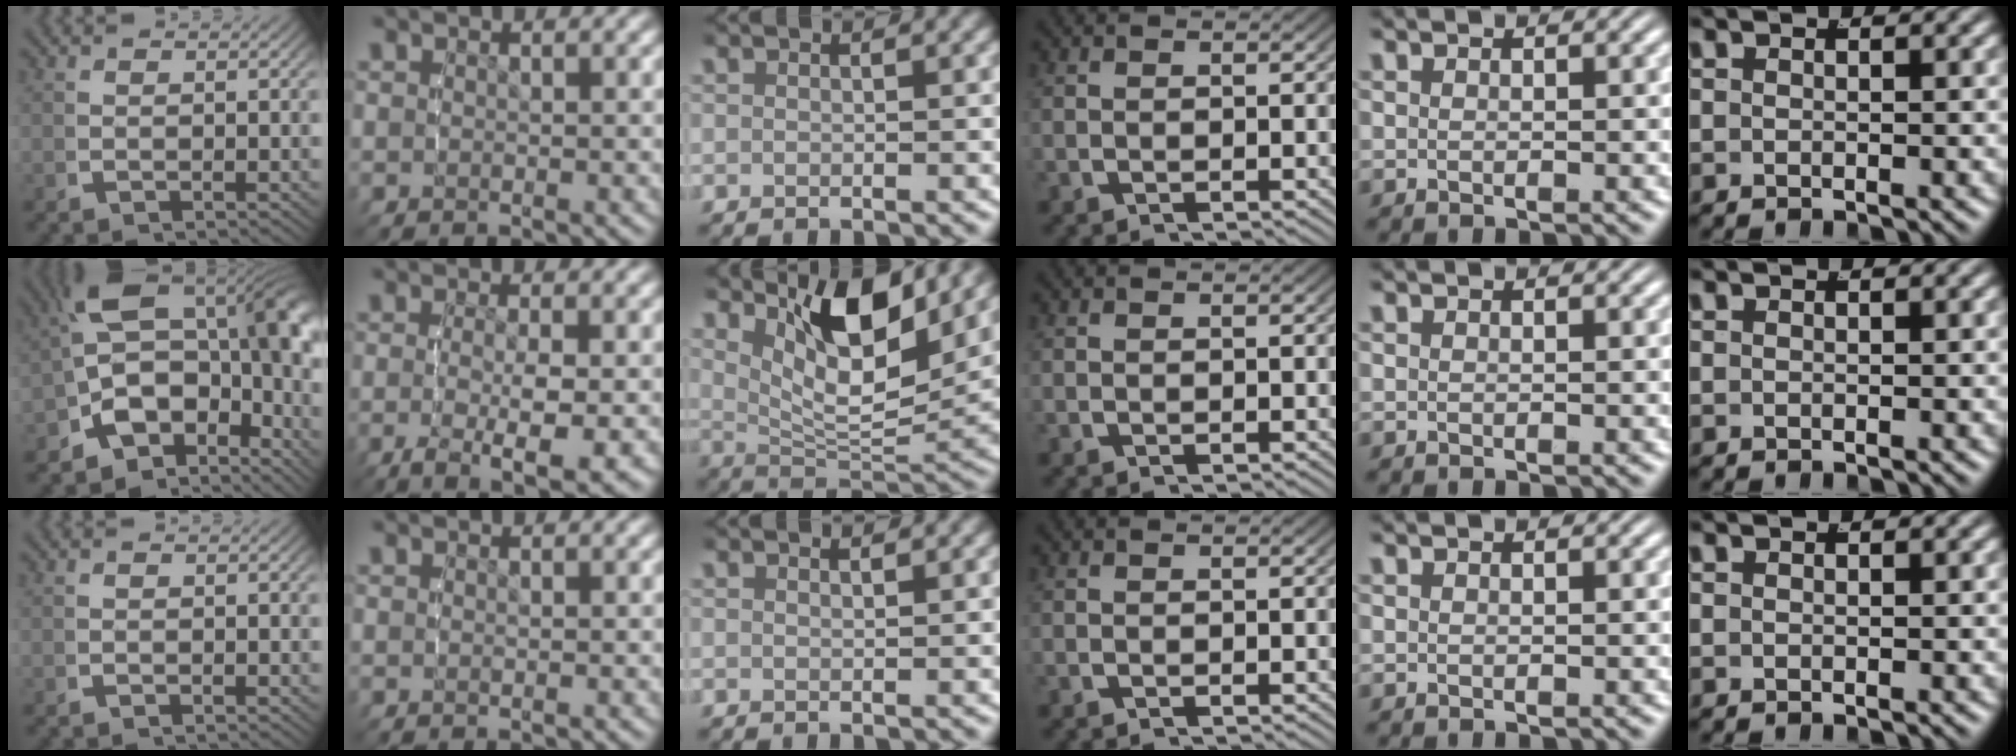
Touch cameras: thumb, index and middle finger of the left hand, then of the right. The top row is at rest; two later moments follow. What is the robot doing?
{"motion": "lift_and_place", "object": "stress ball aka squeeze ball"}